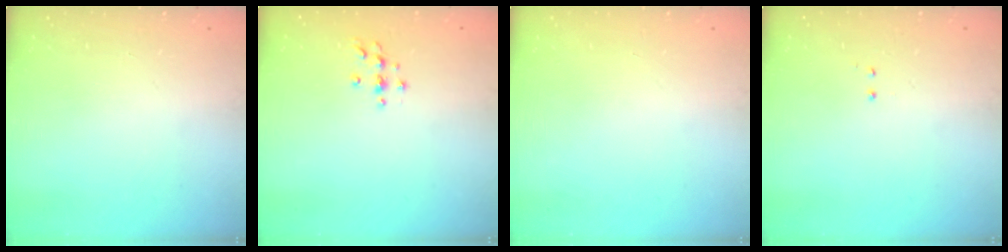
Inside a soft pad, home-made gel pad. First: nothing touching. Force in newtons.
{"total": 3.7, "press": 3.6, "slide": 0.5}
{"total": 0.0}
{"total": 0.5, "press": 0.5, "slide": 0.3}